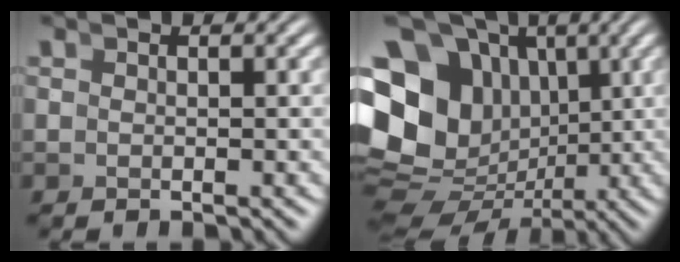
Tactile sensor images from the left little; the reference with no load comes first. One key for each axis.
{"total": 18.8, "fx": 0.4, "fy": 15.3, "fz": 10.9, "tx": -0.213, "ty": -0.046, "tz": 0.012}